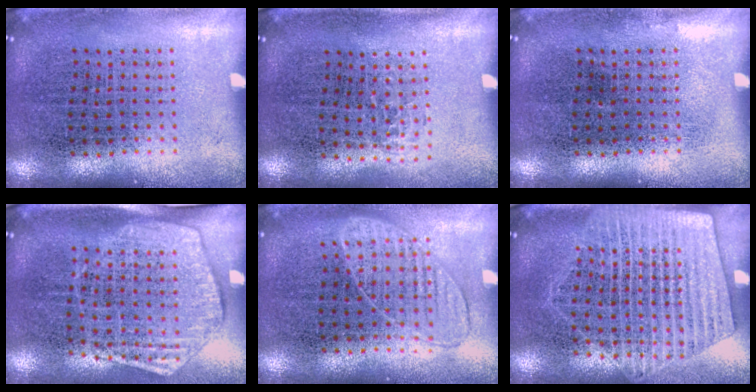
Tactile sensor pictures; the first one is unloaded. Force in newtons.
{"total": 0.6, "press": 0.4, "slide": 0.3}
{"total": 0.0}
{"total": 1.8, "press": 1.5, "slide": 0.8}
{"total": 0.9, "press": 0.8, "slide": 0.3}
{"total": 1.7, "press": 1.5, "slide": 0.8}